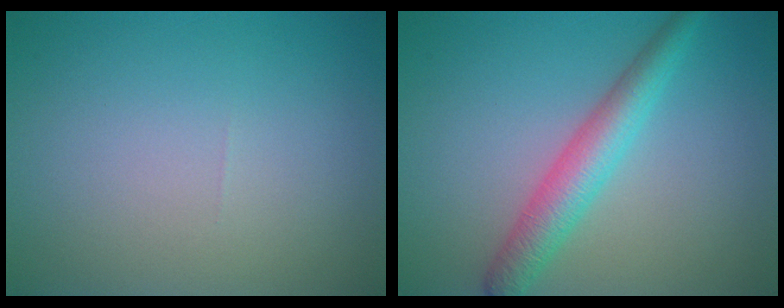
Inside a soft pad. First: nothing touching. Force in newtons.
{"total": 4.1, "press": 4.1, "slide": 0.1}